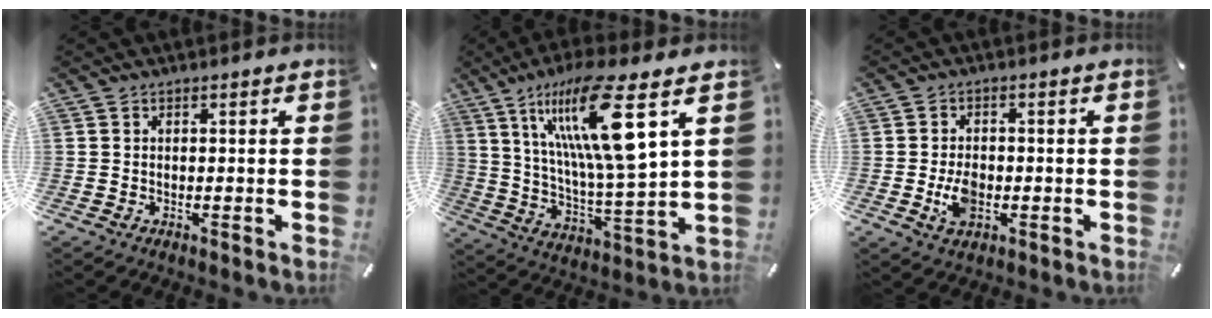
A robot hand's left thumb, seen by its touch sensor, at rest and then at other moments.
{"total": 19.0, "force": [9.9, 2.9, 16.0], "torque": [-0.313, -0.042, 0.144]}
{"total": 5.4, "force": [-1.2, 3.6, 3.9], "torque": [-0.085, 0.001, -0.022]}